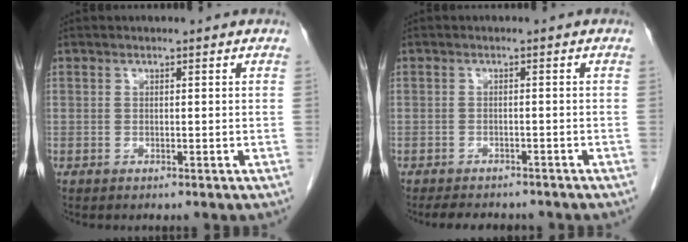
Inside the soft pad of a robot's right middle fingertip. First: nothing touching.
{"total": 7.6, "force": [-6.6, 2.5, 3.0], "torque": [-0.042, -0.002, -0.086]}